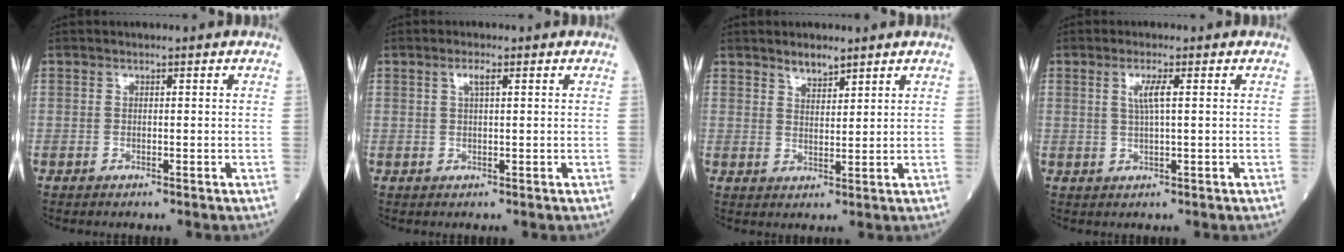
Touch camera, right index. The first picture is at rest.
{"total": 1.8, "force": [0.8, 0.2, 1.6], "torque": [-0.033, 0.003, 0.014]}
{"total": 2.9, "force": [2.4, 0.9, 1.2], "torque": [-0.023, -0.002, 0.044]}
{"total": 2.8, "force": [0.8, -0.1, 2.7], "torque": [-0.056, 0.001, 0.015]}